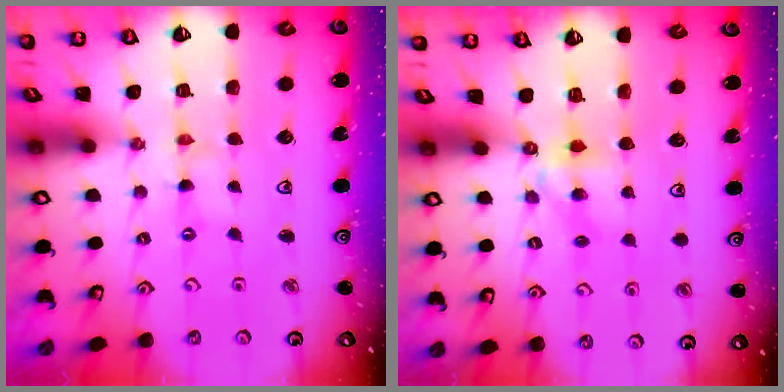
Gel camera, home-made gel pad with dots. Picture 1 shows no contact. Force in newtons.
{"total": 4.6, "press": 4.5, "slide": 0.7}